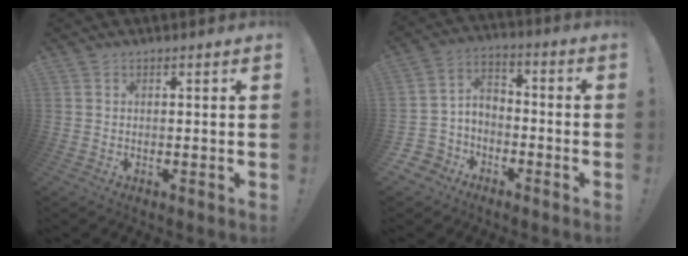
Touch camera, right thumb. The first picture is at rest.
{"total": 6.8, "force": [-3.7, 5.7, 1.0], "torque": [-0.026, 0.026, -0.063]}